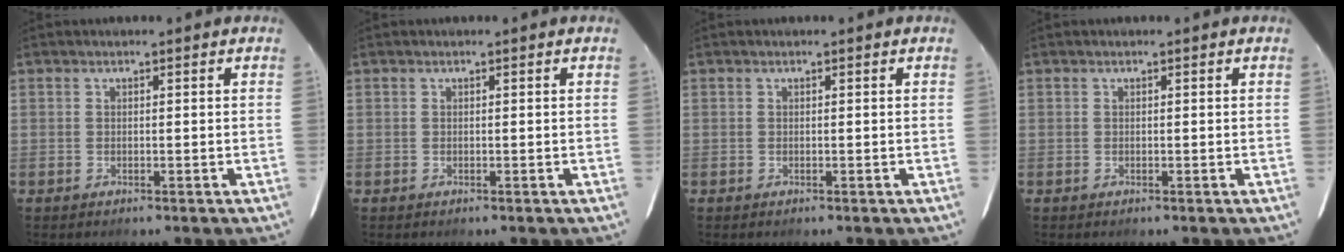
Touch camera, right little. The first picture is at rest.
{"total": 0.0}
{"total": 0.0}
{"total": 0.0}